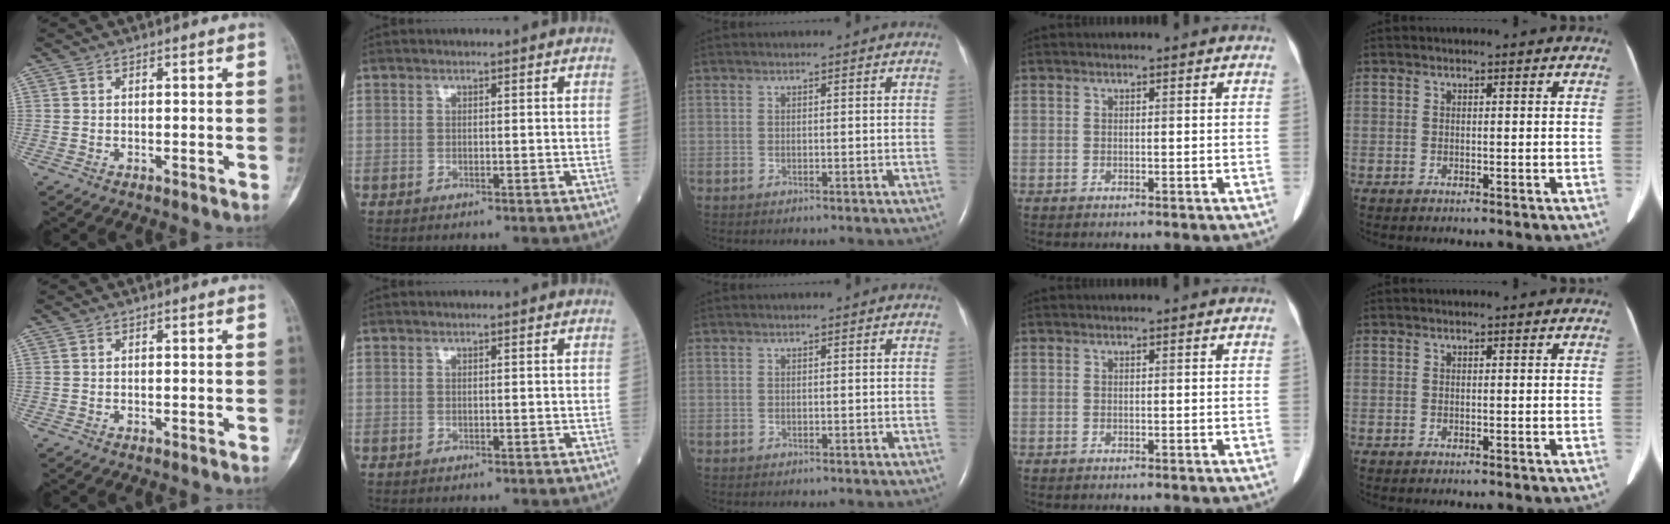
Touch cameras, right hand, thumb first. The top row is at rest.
{}